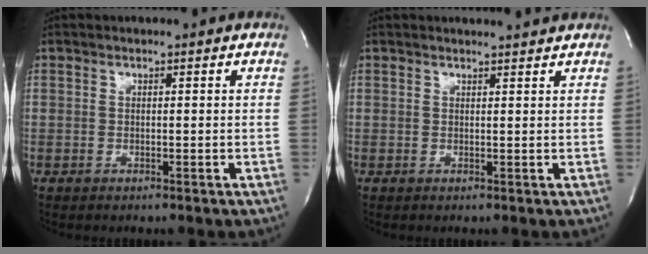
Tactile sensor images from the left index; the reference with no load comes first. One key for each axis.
{"total": 2.7, "fx": 2.7, "fy": -0.2, "fz": 0.5, "tx": -0.011, "ty": 0.004, "tz": 0.030}